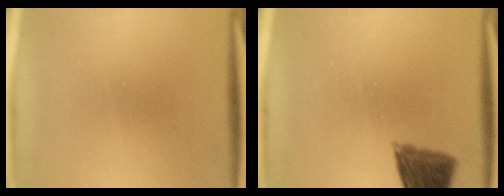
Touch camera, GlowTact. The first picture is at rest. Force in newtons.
{"total": 7.7}